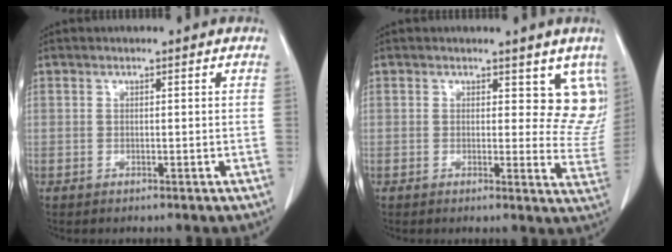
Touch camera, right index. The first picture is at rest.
{"total": 7.7, "force": [5.1, 4.3, 3.8], "torque": [-0.014, -0.020, 0.043]}